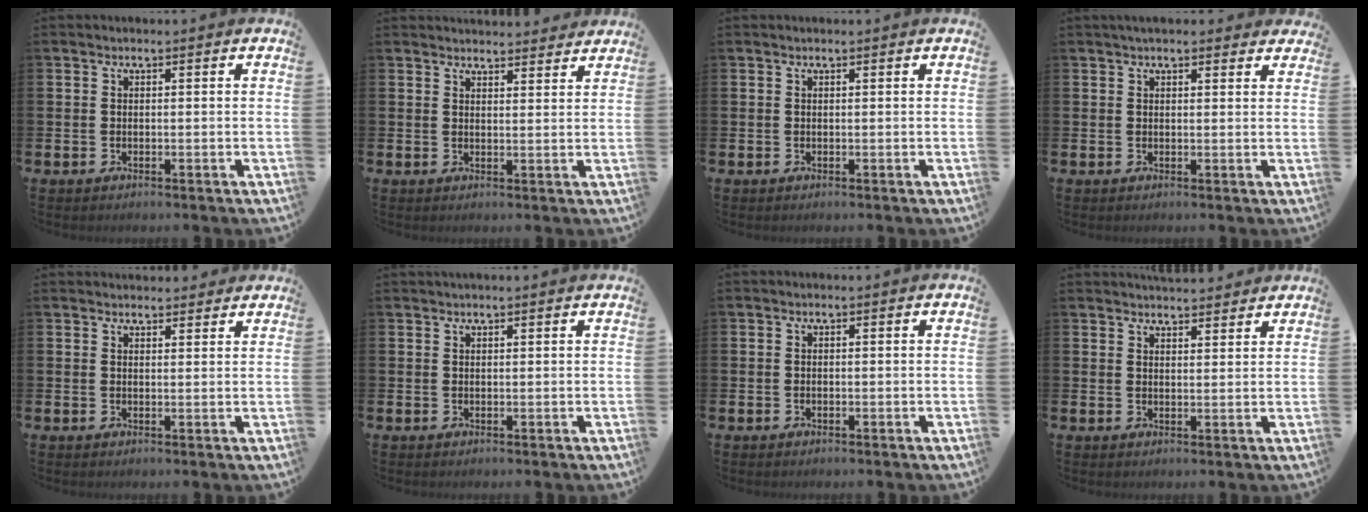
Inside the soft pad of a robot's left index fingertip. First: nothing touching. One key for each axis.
{"total": 3.1, "fx": 3.1, "fy": 0.4, "fz": -0.2, "tx": 0.008, "ty": -0.023, "tz": 0.055}
{"total": 0.0}
{"total": 2.3, "fx": 2.2, "fy": 0.6, "fz": 0.5, "tx": -0.009, "ty": -0.003, "tz": 0.039}
{"total": 2.1, "fx": 2.0, "fy": 0.5, "fz": -0.1, "tx": 0.010, "ty": -0.011, "tz": 0.035}
{"total": 0.8, "fx": 0.7, "fy": -0.1, "fz": 0.2, "tx": 0.008, "ty": -0.004, "tz": 0.011}
{"total": 0.0}
{"total": 3.3, "fx": 3.3, "fy": 0.4, "fz": -0.2, "tx": 0.008, "ty": -0.022, "tz": 0.058}